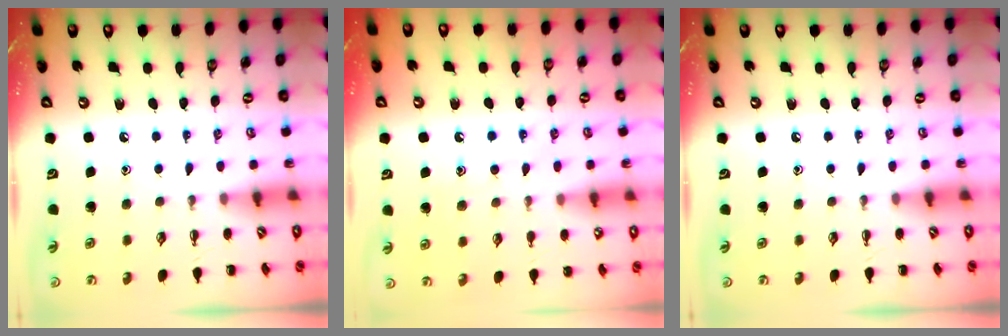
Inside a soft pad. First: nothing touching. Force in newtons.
{"total": 10.0, "press": 10.0, "slide": 1.4}
{"total": 0.0}